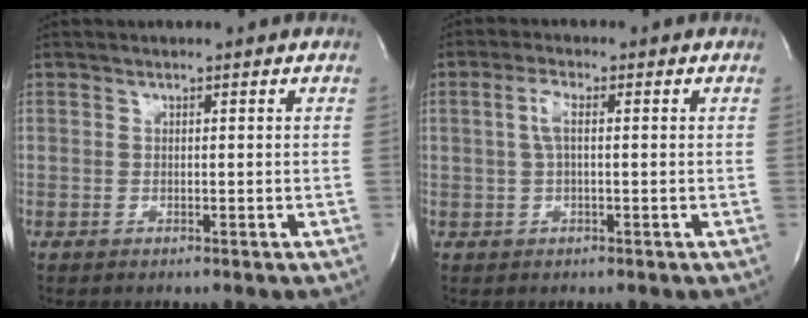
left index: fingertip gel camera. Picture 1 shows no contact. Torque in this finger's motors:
{"motor_torque": [0.15, -0.13, 0.07, 0.06]}